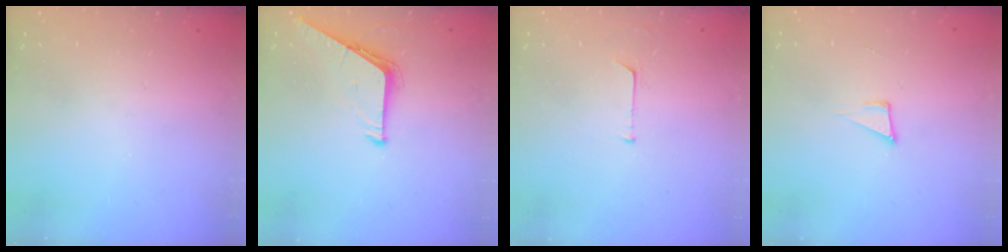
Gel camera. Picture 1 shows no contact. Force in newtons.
{"total": 6.5, "press": 6.4, "slide": 0.5}
{"total": 4.6, "press": 4.6, "slide": 0.3}
{"total": 5.1, "press": 3.8, "slide": 3.3}